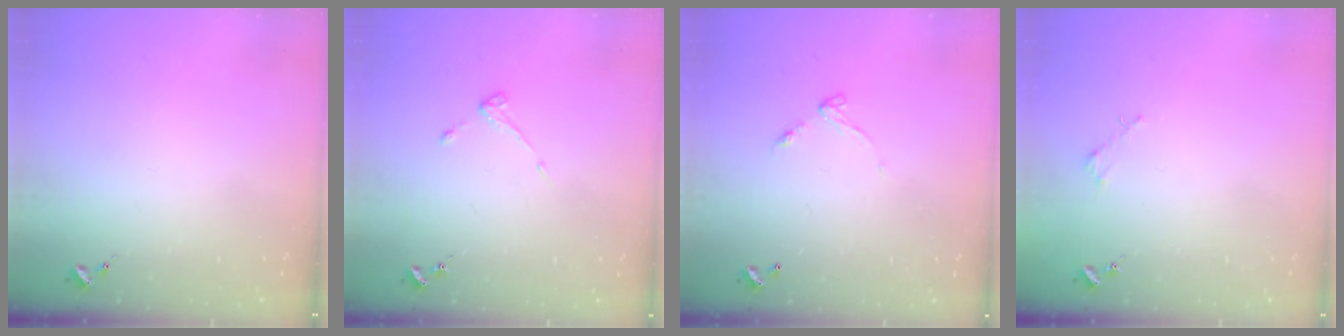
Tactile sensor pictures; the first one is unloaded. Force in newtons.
{"total": 3.0, "press": 3.0, "slide": 0.4}
{"total": 5.6, "press": 5.6, "slide": 0.5}
{"total": 1.8, "press": 1.8, "slide": 0.2}